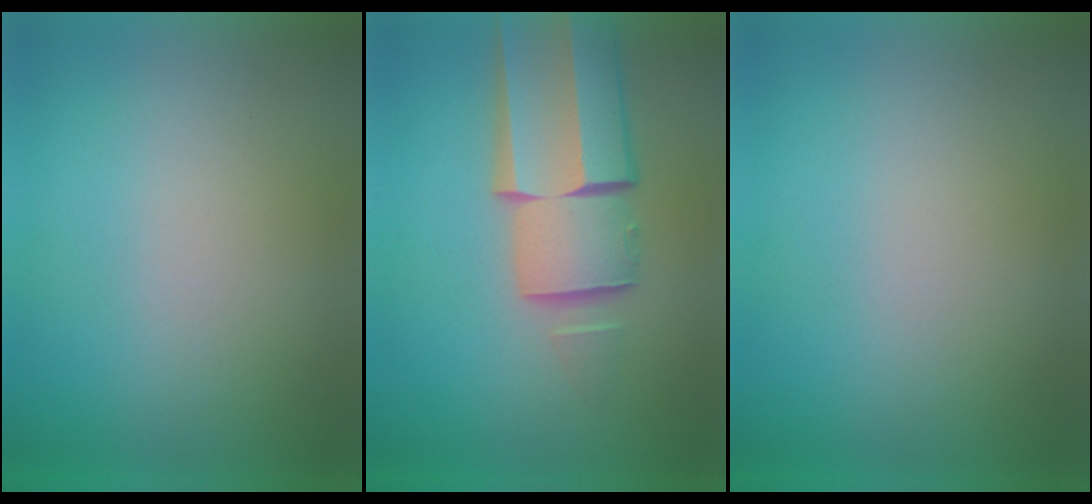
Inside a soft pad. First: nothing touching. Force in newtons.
{"total": 7.6}
{"total": 0.0}